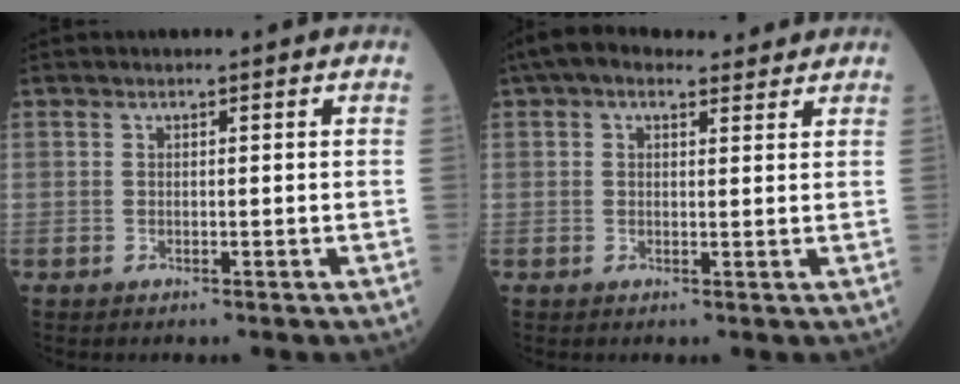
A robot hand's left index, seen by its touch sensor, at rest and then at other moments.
{"total": 7.1, "force": [5.5, 3.0, 3.4], "torque": [-0.059, 0.042, 0.086]}